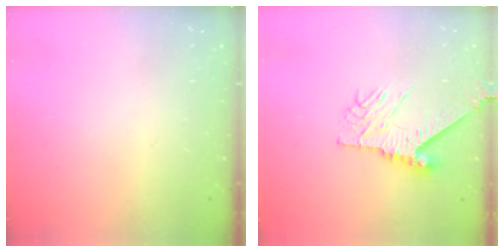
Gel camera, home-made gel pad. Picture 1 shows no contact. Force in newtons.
{"total": 8.9, "press": 8.9, "slide": 0.9}